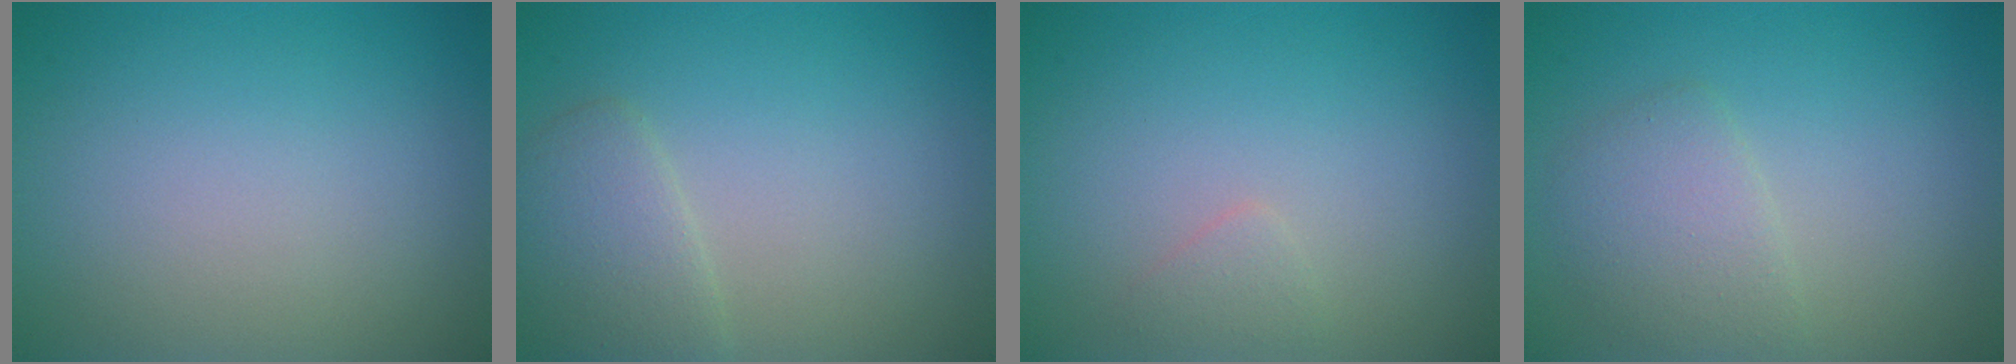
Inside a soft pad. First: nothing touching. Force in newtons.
{"total": 2.6, "press": 2.6, "slide": 0.2}
{"total": 0.9, "press": 0.9, "slide": 0.1}
{"total": 2.7, "press": 2.7, "slide": 0.1}